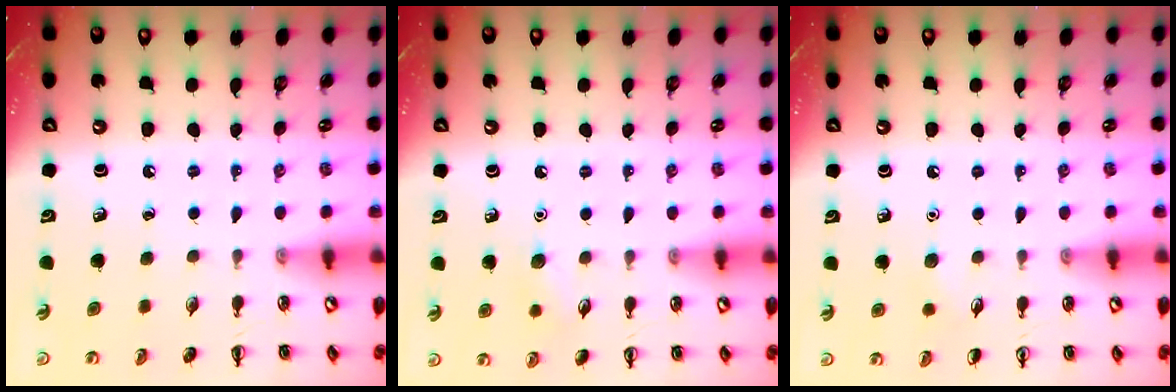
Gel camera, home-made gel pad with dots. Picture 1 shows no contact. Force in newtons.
{"total": 5.8, "press": 5.6, "slide": 1.5}
{"total": 3.4, "press": 3.3, "slide": 1.0}